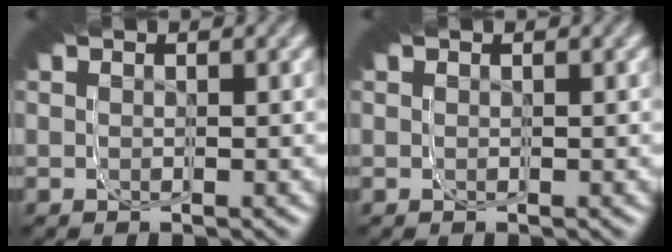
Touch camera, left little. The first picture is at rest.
{"total": 0.0}